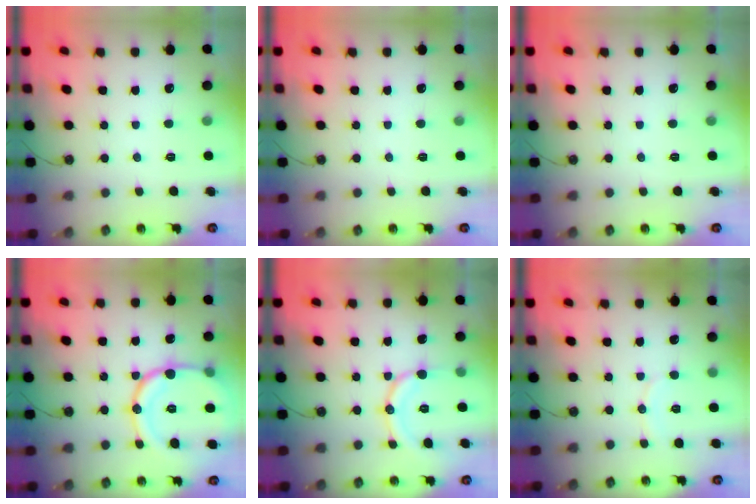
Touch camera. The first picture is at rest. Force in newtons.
{"total": 0.0}
{"total": 0.0}
{"total": 18.3, "press": 18.2, "slide": 1.9}
{"total": 11.4, "press": 11.3, "slide": 1.0}
{"total": 5.4, "press": 5.4, "slide": 0.6}